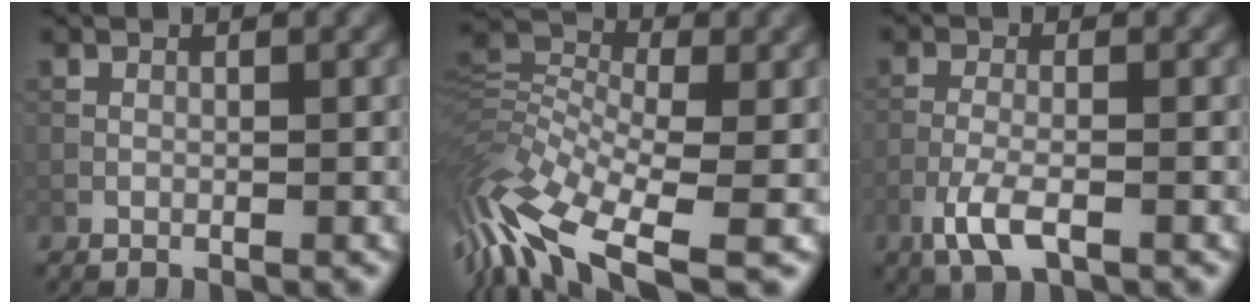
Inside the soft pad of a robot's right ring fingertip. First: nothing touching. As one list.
[{"total": 12.1, "force": [-5.9, 5.3, 9.2], "torque": [-0.200, -0.003, -0.120]}, {"total": 3.5, "force": [-1.9, 1.0, 2.7], "torque": [-0.064, 0.001, -0.044]}]